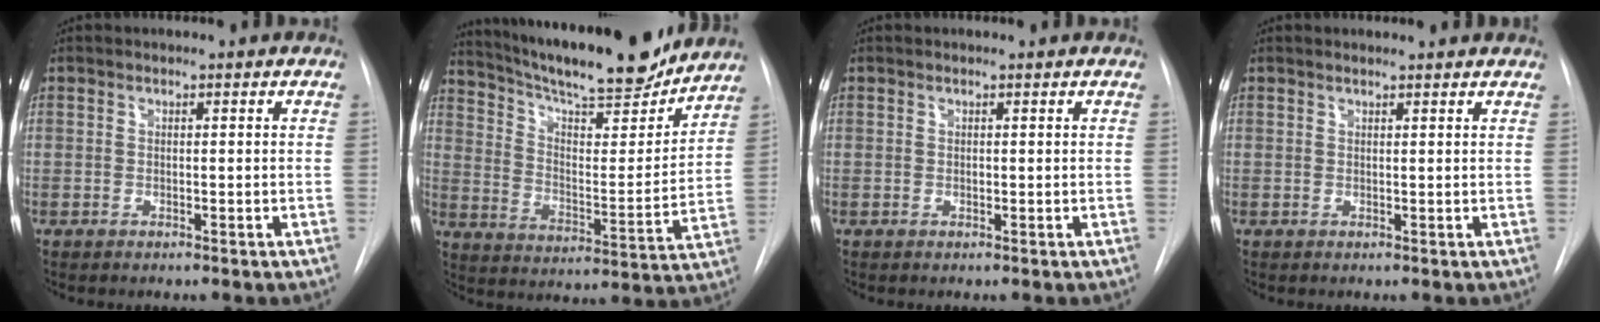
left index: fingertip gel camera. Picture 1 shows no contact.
{"total": 21.4, "force": [18.9, 3.1, 9.4], "torque": [-0.162, -0.013, 0.283]}
{"total": 0.0}
{"total": 3.0, "force": [2.9, 0.2, 0.7], "torque": [-0.014, 0.011, 0.030]}